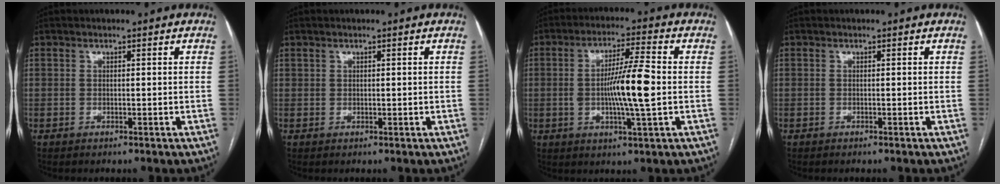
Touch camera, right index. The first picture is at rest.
{"total": 0.6, "force": [0.4, 0.3, 0.2], "torque": [0.003, -0.001, 0.007]}
{"total": 9.7, "force": [-0.6, 0.5, 9.6], "torque": [-0.171, 0.002, -0.015]}
{"total": 0.0}